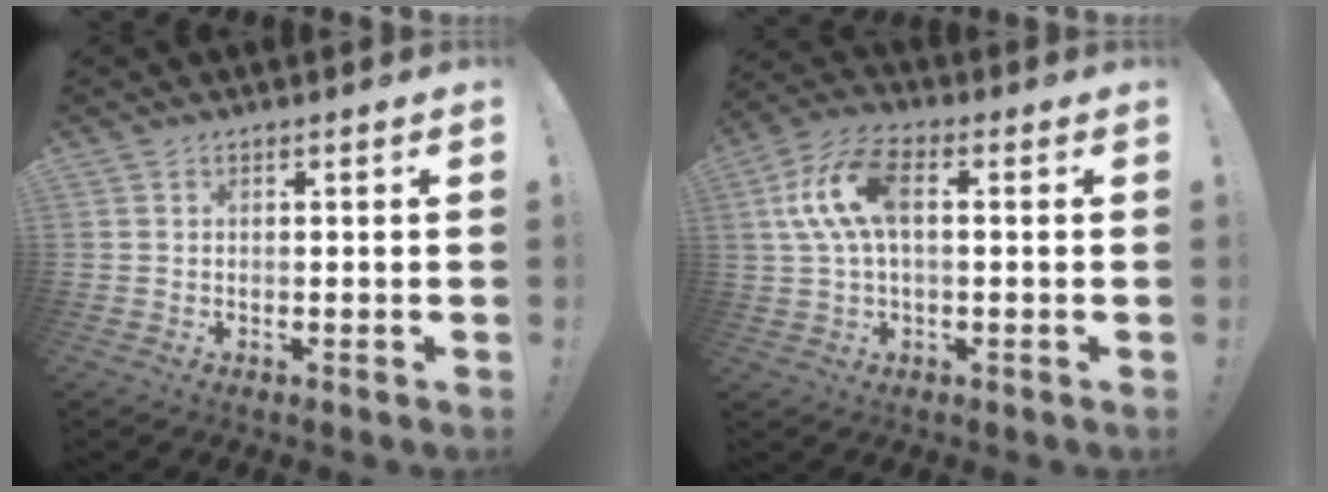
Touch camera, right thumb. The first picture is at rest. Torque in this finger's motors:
{"motor_torque": [0.08, 0.64, 0.12, 0.10, 0.07]}